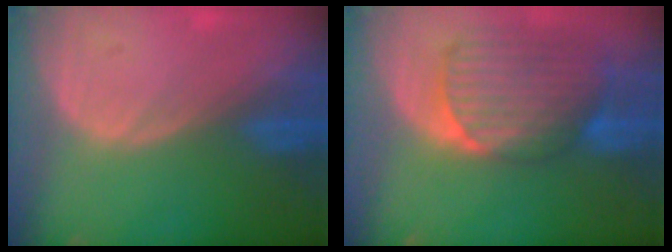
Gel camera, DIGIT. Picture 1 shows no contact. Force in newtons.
{"total": 9.8, "press": 8.5, "slide": 4.8}